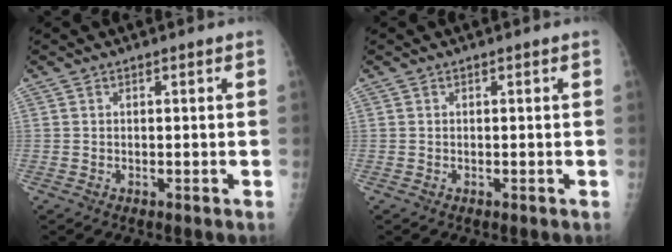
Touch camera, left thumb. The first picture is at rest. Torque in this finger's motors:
{"motor_torque": [0.01, 0.01, 0.03, -0.05, 0.00]}